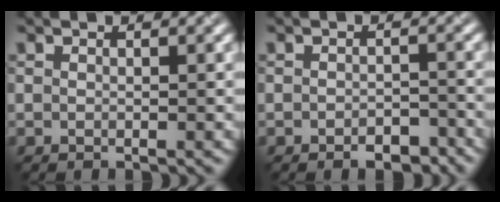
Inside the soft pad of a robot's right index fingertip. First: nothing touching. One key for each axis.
{"total": 2.3, "fx": -2.1, "fy": 0.3, "fz": 0.9, "tx": -0.020, "ty": 0.004, "tz": -0.022}